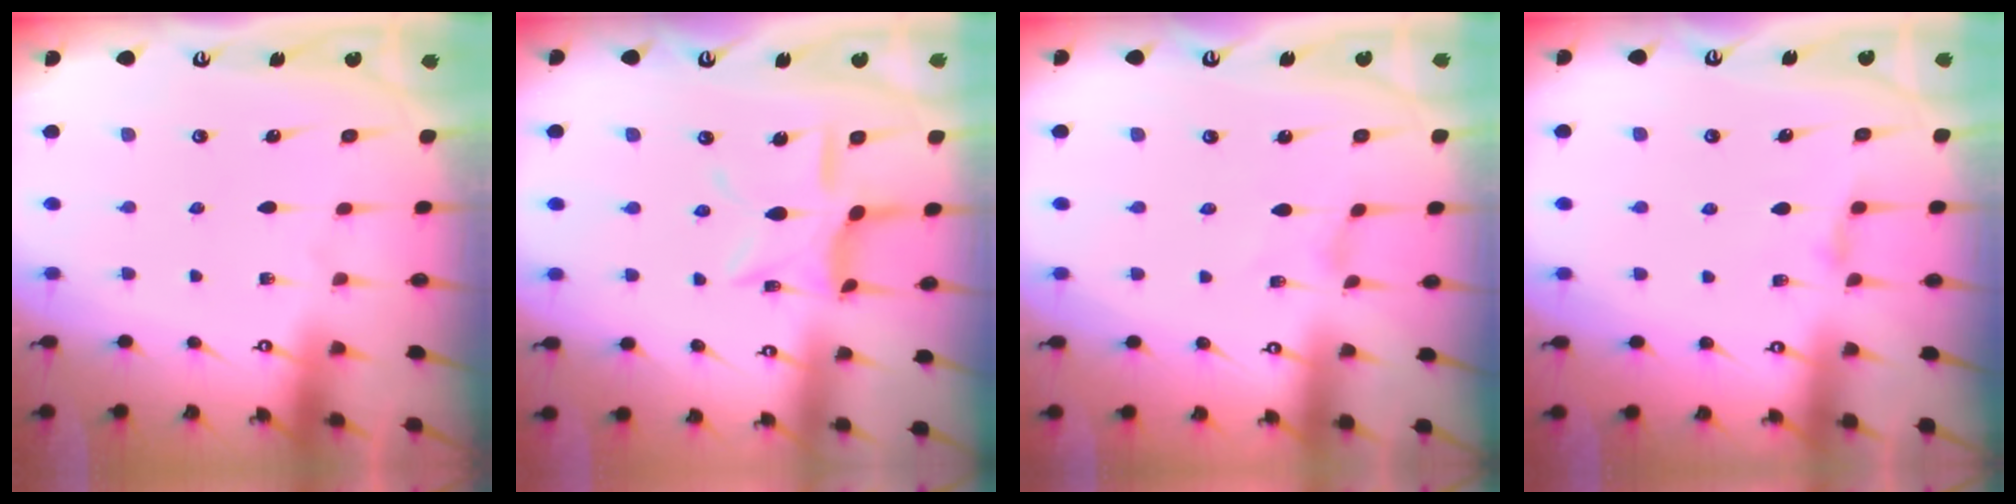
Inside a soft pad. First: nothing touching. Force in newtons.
{"total": 10.7, "press": 10.7, "slide": 0.7}
{"total": 0.0}
{"total": 2.4, "press": 2.4, "slide": 0.5}